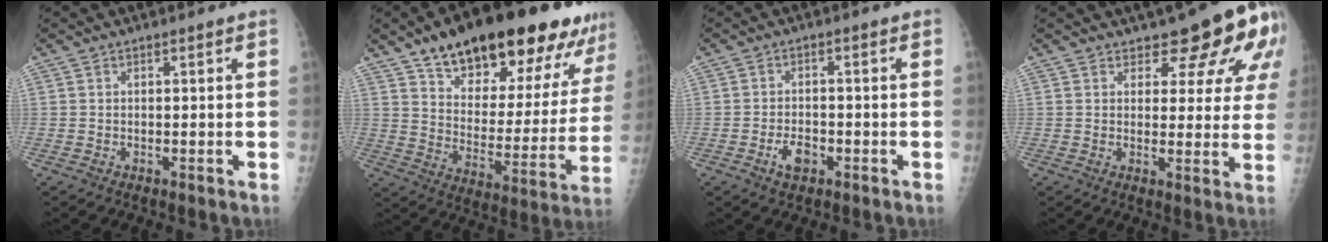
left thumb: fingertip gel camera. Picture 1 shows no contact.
{"total": 27.0, "force": [17.8, 10.6, 17.4], "torque": [-0.214, -0.047, 0.270]}
{"total": 3.8, "force": [-1.8, 2.3, 2.5], "torque": [-0.038, 0.010, -0.032]}
{"total": 10.8, "force": [7.6, 4.5, 6.2], "torque": [-0.035, -0.041, 0.082]}